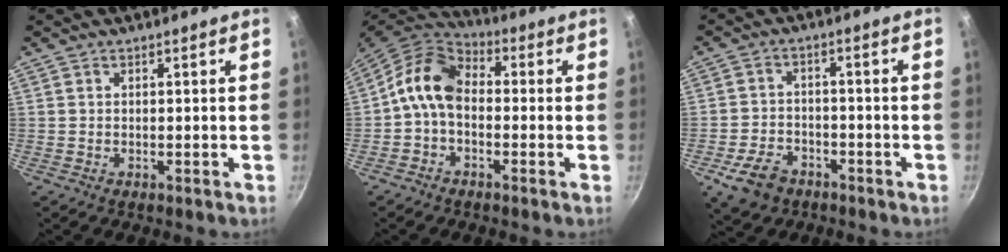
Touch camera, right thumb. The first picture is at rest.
{"total": 10.4, "force": [-0.8, 7.2, 7.5], "torque": [-0.127, 0.040, -0.038]}
{"total": 7.7, "force": [-4.3, 5.2, 3.7], "torque": [-0.060, 0.030, -0.073]}